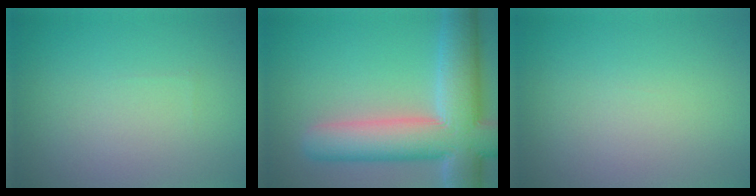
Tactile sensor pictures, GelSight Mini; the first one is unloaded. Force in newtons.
{"total": 11.1, "press": 11.0, "slide": 1.0}
{"total": 0.0}